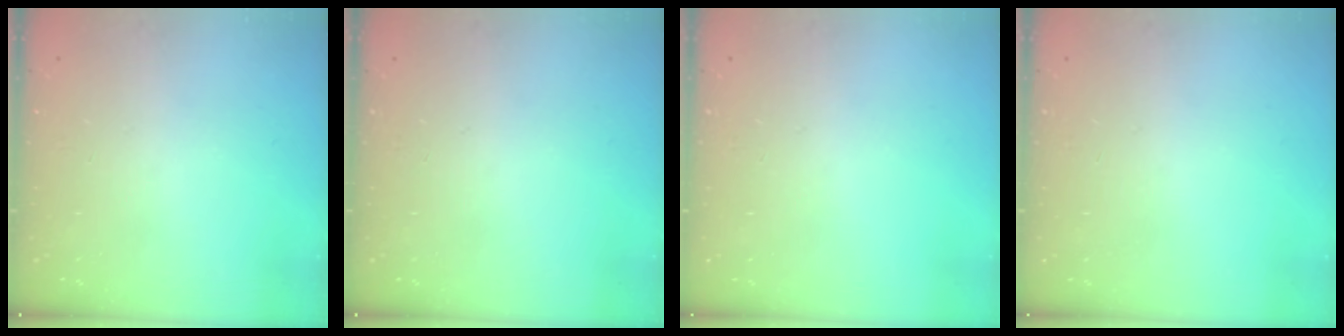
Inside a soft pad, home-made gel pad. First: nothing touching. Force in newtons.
{"total": 0.0}
{"total": 0.0}
{"total": 0.0}